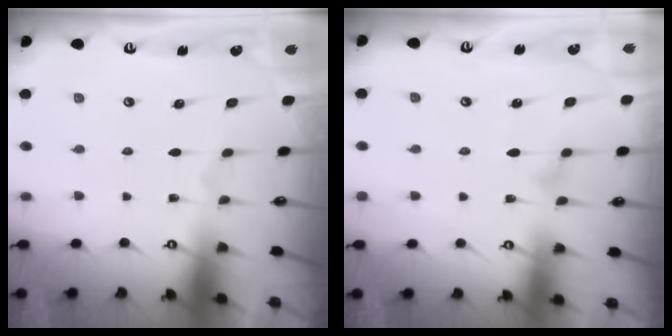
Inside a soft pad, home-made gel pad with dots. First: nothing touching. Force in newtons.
{"total": 4.7, "press": 4.7, "slide": 0.3}